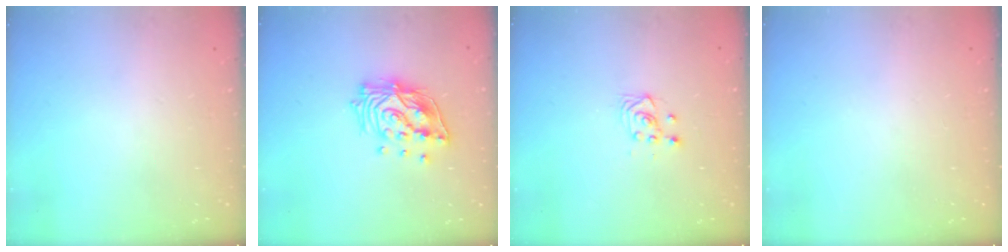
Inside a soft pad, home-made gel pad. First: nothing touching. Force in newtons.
{"total": 16.0, "press": 15.9, "slide": 2.0}
{"total": 3.6, "press": 3.4, "slide": 1.4}
{"total": 0.0}